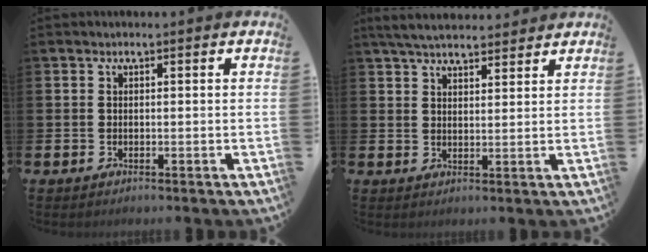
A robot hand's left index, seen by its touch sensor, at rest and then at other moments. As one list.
[{"total": 4.7, "force": [4.5, 1.0, 1.1], "torque": [-0.040, -0.013, 0.084]}]